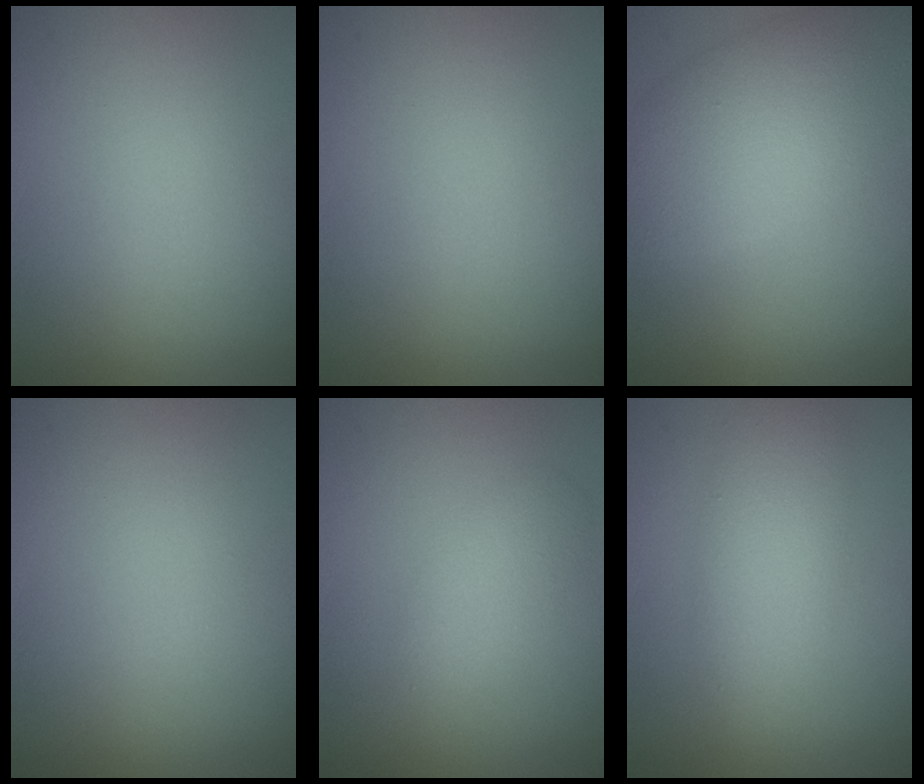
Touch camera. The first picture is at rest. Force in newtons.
{"total": 0.0}
{"total": 7.8, "press": 7.8, "slide": 0.1}
{"total": 0.0}
{"total": 2.2, "press": 2.2, "slide": 0.0}
{"total": 4.2, "press": 4.2, "slide": 0.1}